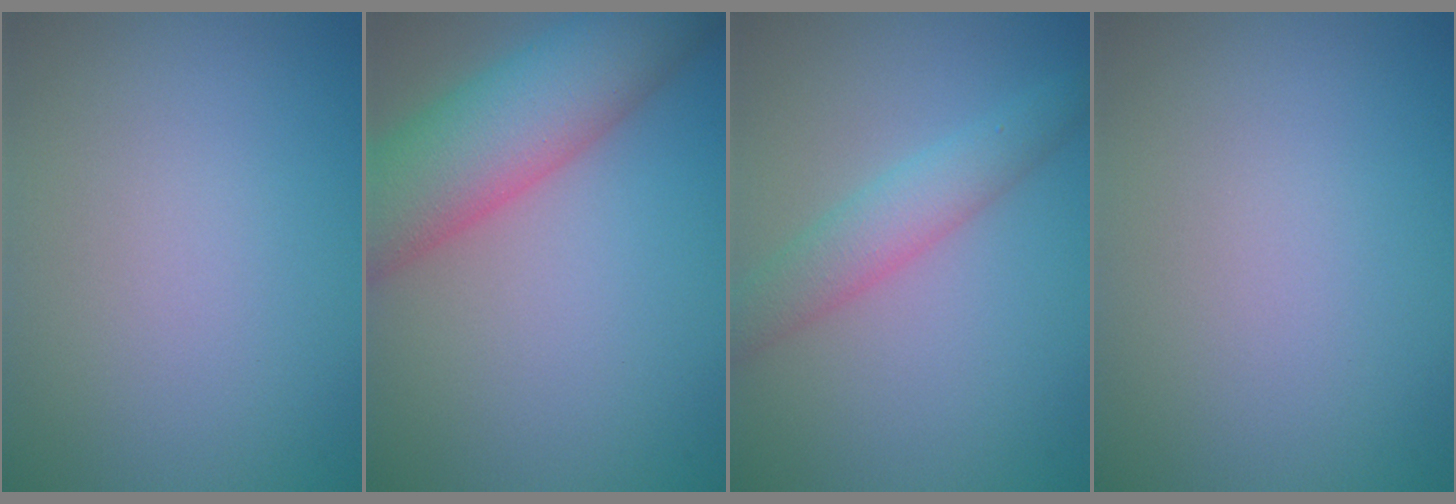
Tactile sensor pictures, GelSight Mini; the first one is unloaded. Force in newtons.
{"total": 9.3, "press": 9.3, "slide": 0.6}
{"total": 3.3, "press": 3.3, "slide": 0.1}
{"total": 0.0}